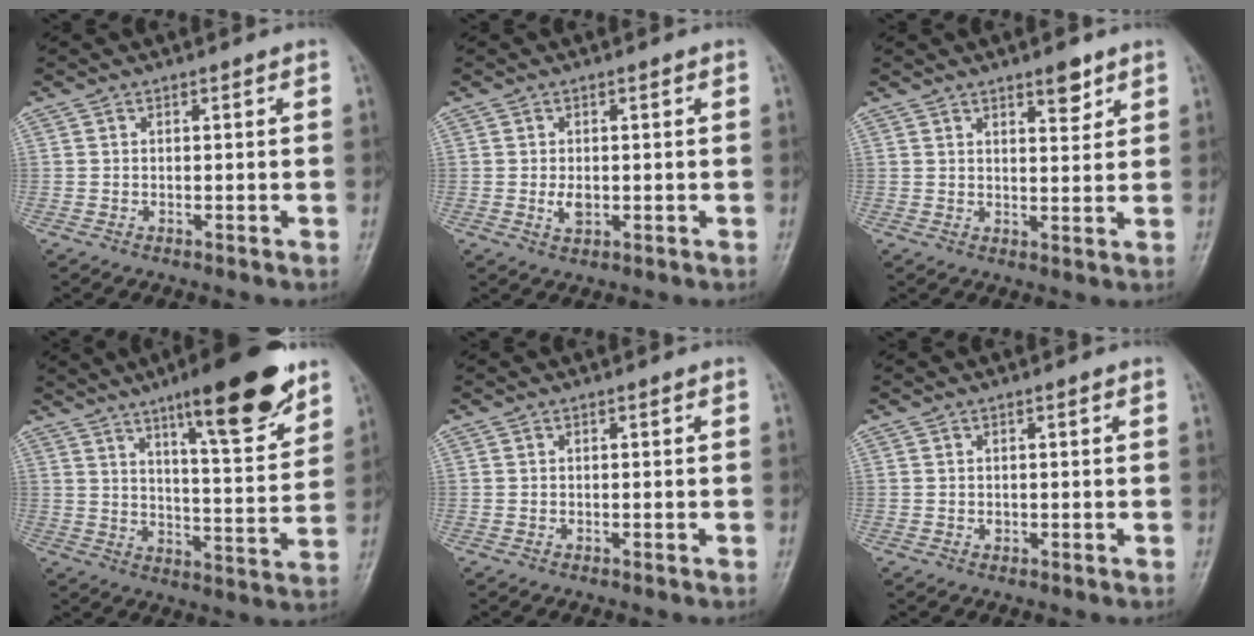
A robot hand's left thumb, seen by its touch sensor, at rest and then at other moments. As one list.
[{"total": 2.7, "force": [-0.2, 1.6, 2.2], "torque": [-0.037, -0.005, -0.003]}, {"total": 4.4, "force": [2.9, 1.6, 2.9], "torque": [-0.027, -0.019, 0.043]}, {"total": 17.9, "force": [11.2, 3.9, 13.4], "torque": [-0.169, -0.059, 0.172]}, {"total": 0.0}, {"total": 0.8, "force": [0.1, 0.5, 0.6], "torque": [-0.004, 0.000, 0.004]}]